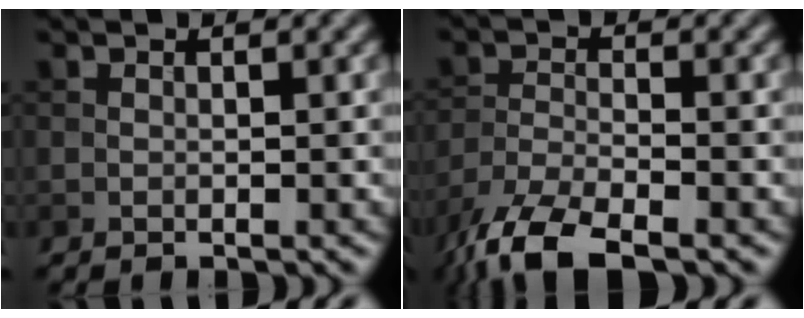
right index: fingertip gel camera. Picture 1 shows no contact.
{"total": 7.7, "force": [-5.7, 2.2, 4.6], "torque": [-0.091, -0.016, -0.118]}